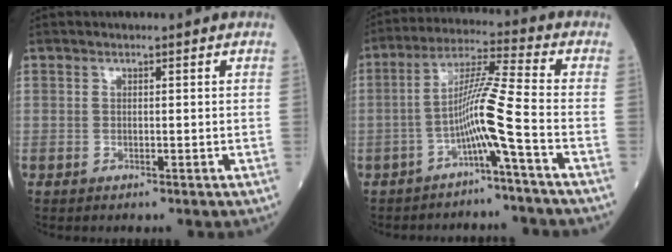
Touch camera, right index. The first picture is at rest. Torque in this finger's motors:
{"motor_torque": [0.69, -0.64, 0.48, 0.13]}